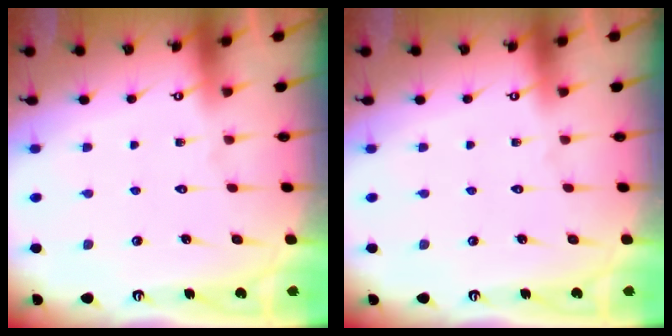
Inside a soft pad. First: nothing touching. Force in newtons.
{"total": 0.0}